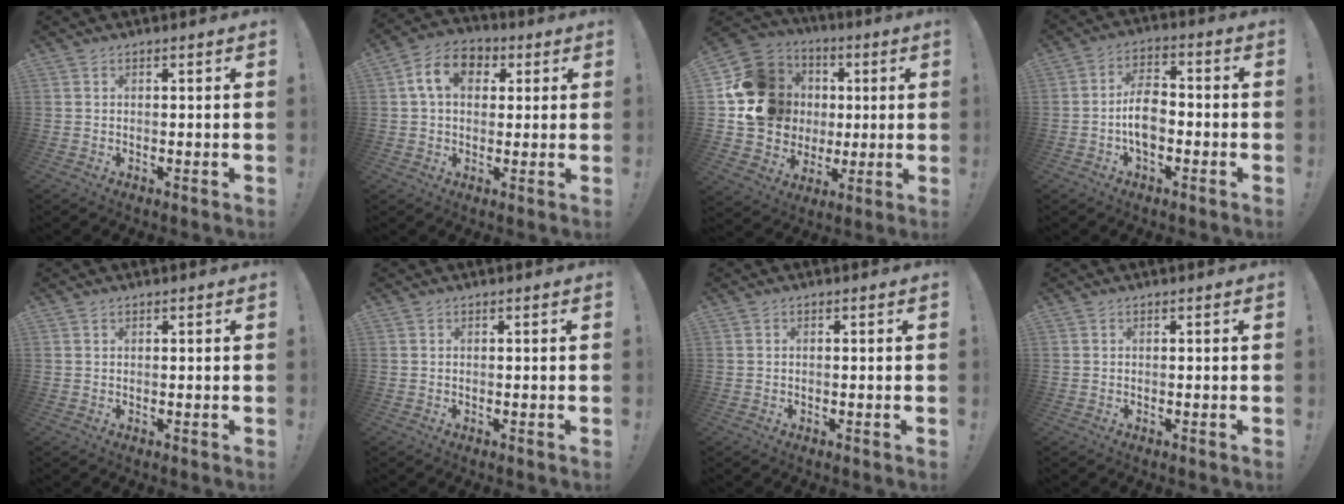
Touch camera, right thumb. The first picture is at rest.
{"total": 10.8, "force": [3.3, 7.8, 6.8], "torque": [-0.112, 0.013, 0.065]}
{"total": 19.1, "force": [2.8, 17.2, 7.9], "torque": [-0.124, 0.003, 0.093]}
{"total": 8.8, "force": [-2.1, 5.3, 6.7], "torque": [-0.124, 0.012, -0.037]}
{"total": 0.0}
{"total": 0.0}
{"total": 0.0}
{"total": 0.0}